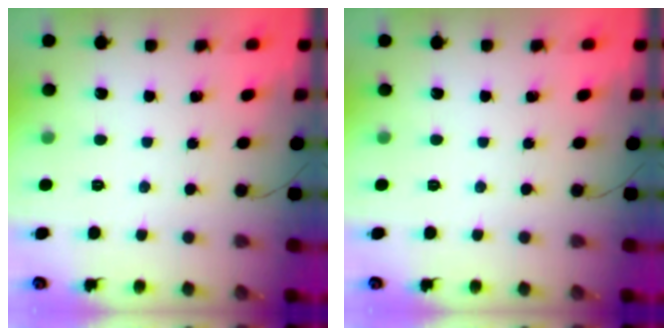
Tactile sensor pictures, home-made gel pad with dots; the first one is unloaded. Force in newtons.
{"total": 0.0}